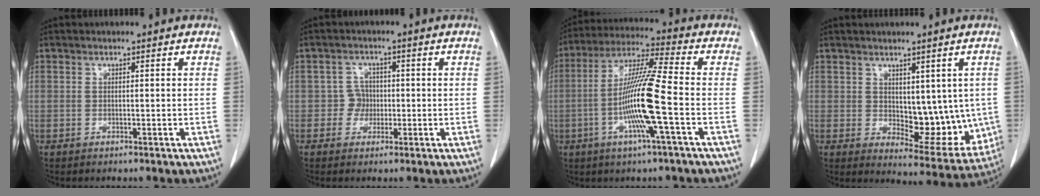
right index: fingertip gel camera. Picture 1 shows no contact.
{"total": 2.8, "force": [-0.5, 2.7, 0.3], "torque": [0.005, 0.010, -0.009]}
{"total": 13.2, "force": [-3.2, -0.6, 12.8], "torque": [-0.250, -0.004, -0.070]}
{"total": 10.5, "force": [0.5, 5.5, 9.0], "torque": [-0.097, -0.011, 0.025]}